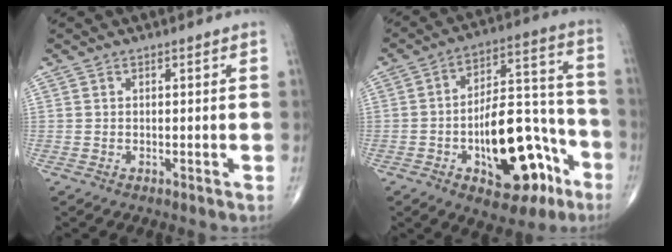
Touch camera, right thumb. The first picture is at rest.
{"total": 20.8, "force": [-8.1, 10.1, 16.3], "torque": [-0.213, 0.066, -0.106]}